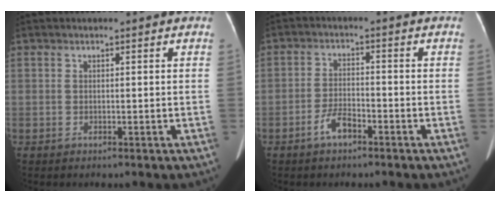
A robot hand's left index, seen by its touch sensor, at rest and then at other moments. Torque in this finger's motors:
{"motor_torque": [0.43, 0.49, 0.08, 0.02]}